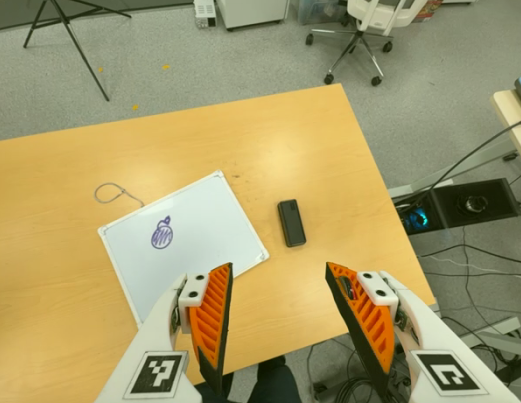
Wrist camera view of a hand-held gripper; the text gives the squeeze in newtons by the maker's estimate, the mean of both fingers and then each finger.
{"total": 0.0}